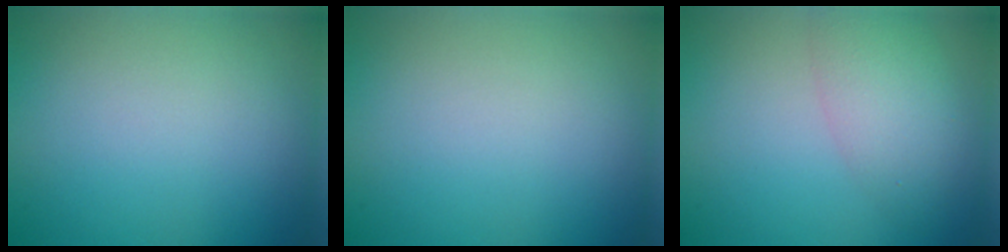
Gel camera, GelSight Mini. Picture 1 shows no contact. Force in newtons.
{"total": 0.0}
{"total": 4.0, "press": 4.0, "slide": 0.2}